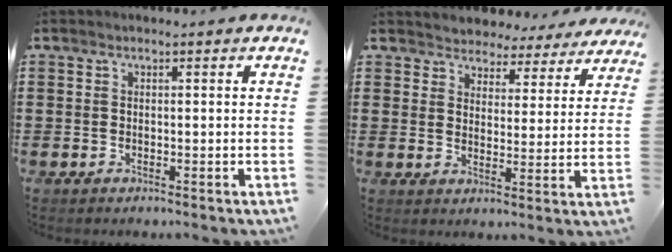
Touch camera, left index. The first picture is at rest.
{"total": 4.2, "force": [4.1, 0.9, -0.4], "torque": [-0.018, -0.026, 0.069]}